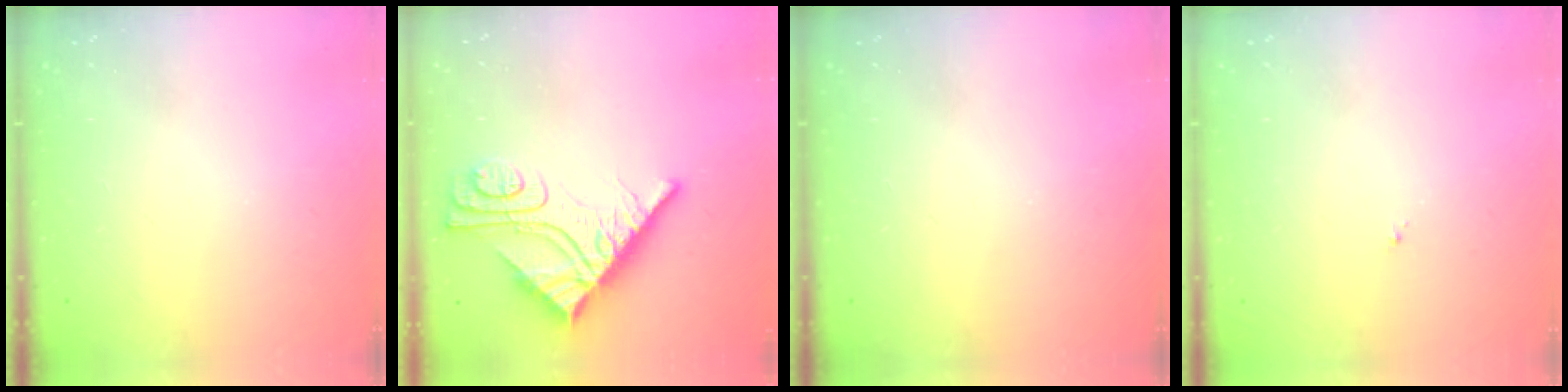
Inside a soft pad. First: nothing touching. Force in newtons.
{"total": 12.6, "press": 12.5, "slide": 1.0}
{"total": 0.0}
{"total": 0.8, "press": 0.7, "slide": 0.3}